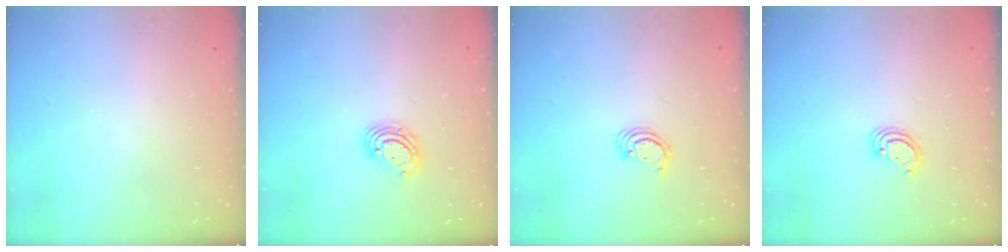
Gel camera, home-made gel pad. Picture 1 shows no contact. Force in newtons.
{"total": 6.2, "press": 6.1, "slide": 1.0}
{"total": 2.3, "press": 2.3, "slide": 0.2}
{"total": 3.8, "press": 3.8, "slide": 0.1}